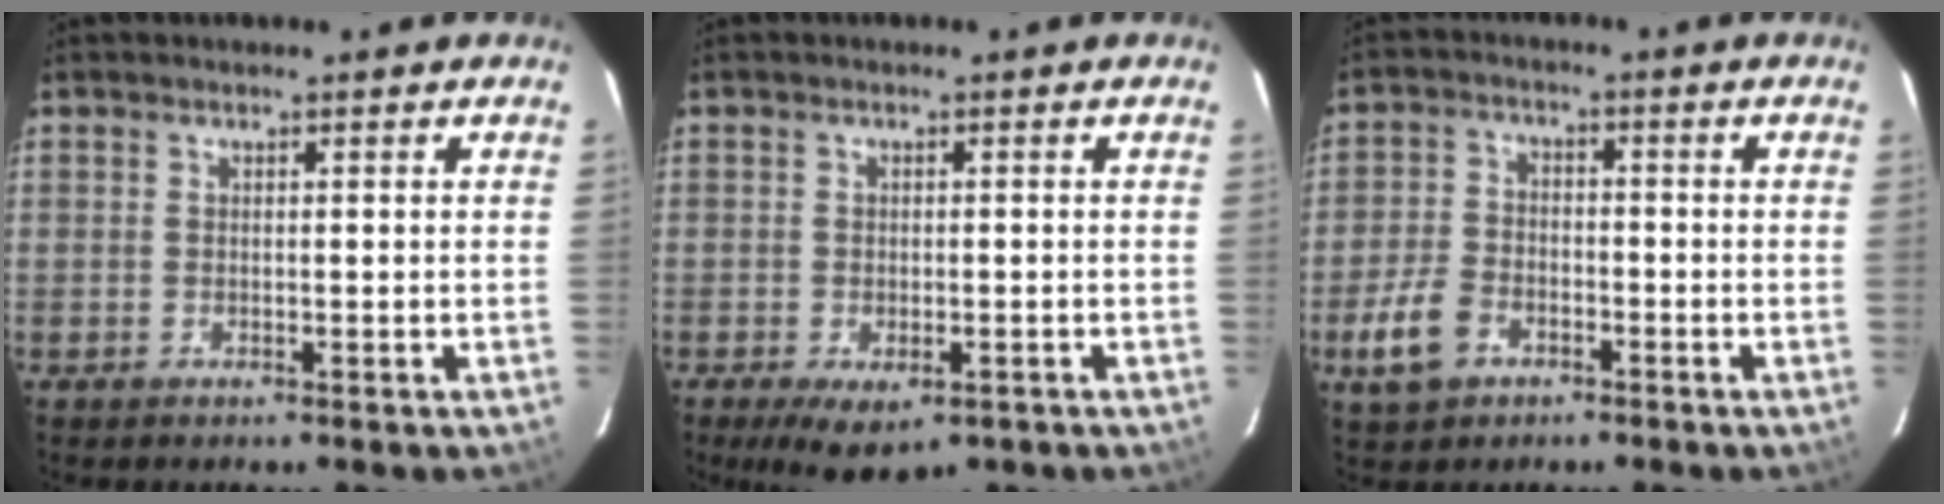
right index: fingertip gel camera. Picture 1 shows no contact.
{"total": 7.0, "force": [-3.8, 3.6, 4.6], "torque": [-0.090, -0.023, -0.052]}
{"total": 7.8, "force": [-4.0, 5.3, 4.2], "torque": [-0.107, 0.006, -0.072]}